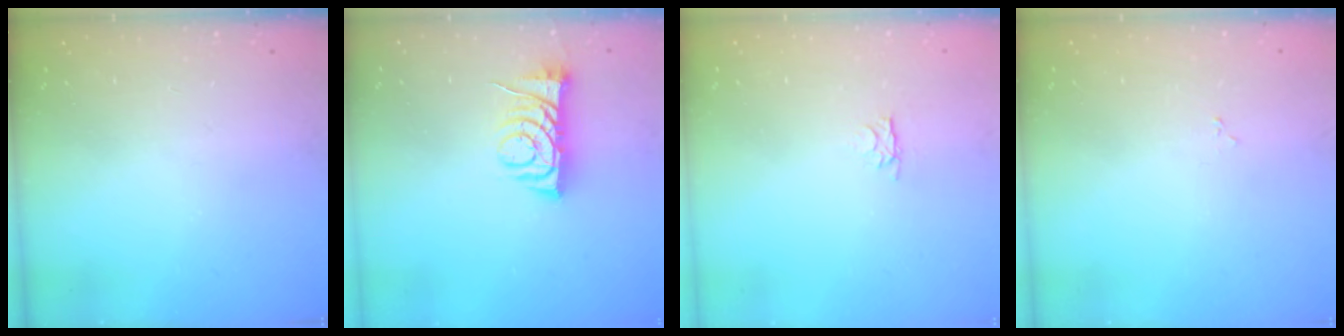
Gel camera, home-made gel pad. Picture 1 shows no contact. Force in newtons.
{"total": 7.1, "press": 7.0, "slide": 0.9}
{"total": 2.8, "press": 2.7, "slide": 0.4}
{"total": 1.9, "press": 1.9, "slide": 0.3}